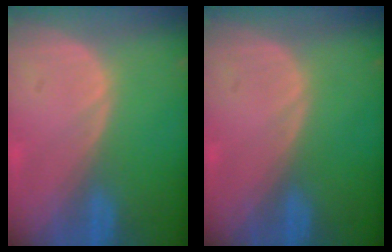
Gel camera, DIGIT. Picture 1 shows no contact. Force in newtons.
{"total": 0.0}